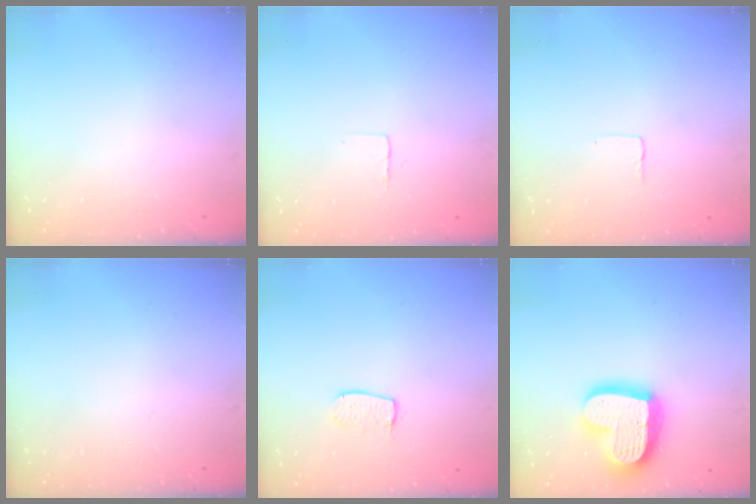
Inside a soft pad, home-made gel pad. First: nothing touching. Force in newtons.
{"total": 2.3, "press": 2.3, "slide": 0.1}
{"total": 2.5, "press": 2.5, "slide": 0.1}
{"total": 0.0}
{"total": 6.0, "press": 6.0, "slide": 0.4}
{"total": 21.7, "press": 21.6, "slide": 2.0}